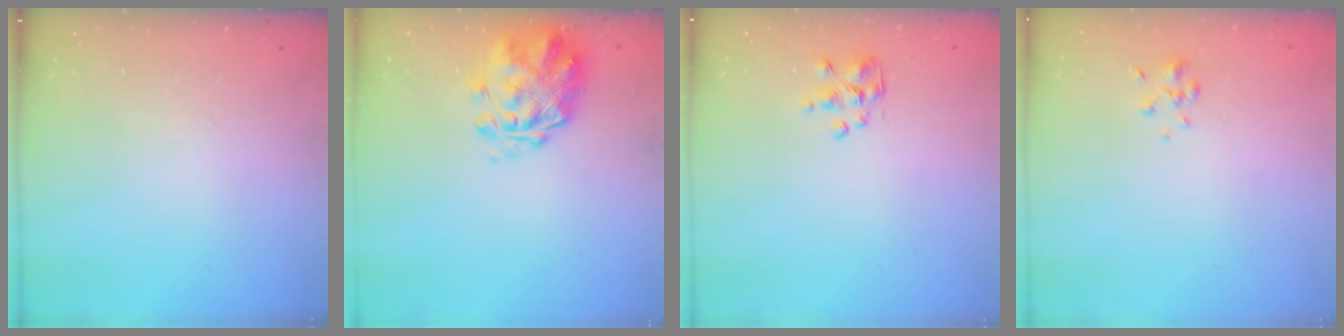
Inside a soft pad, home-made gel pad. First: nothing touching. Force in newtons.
{"total": 3.2, "press": 2.8, "slide": 1.6}
{"total": 2.3, "press": 2.2, "slide": 0.7}
{"total": 2.6, "press": 2.5, "slide": 0.9}